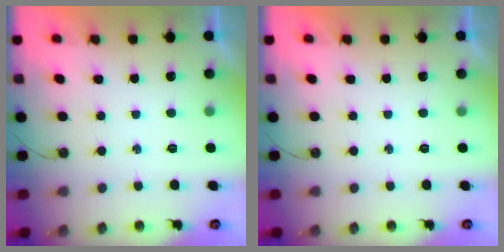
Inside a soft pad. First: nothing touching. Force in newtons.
{"total": 0.0}